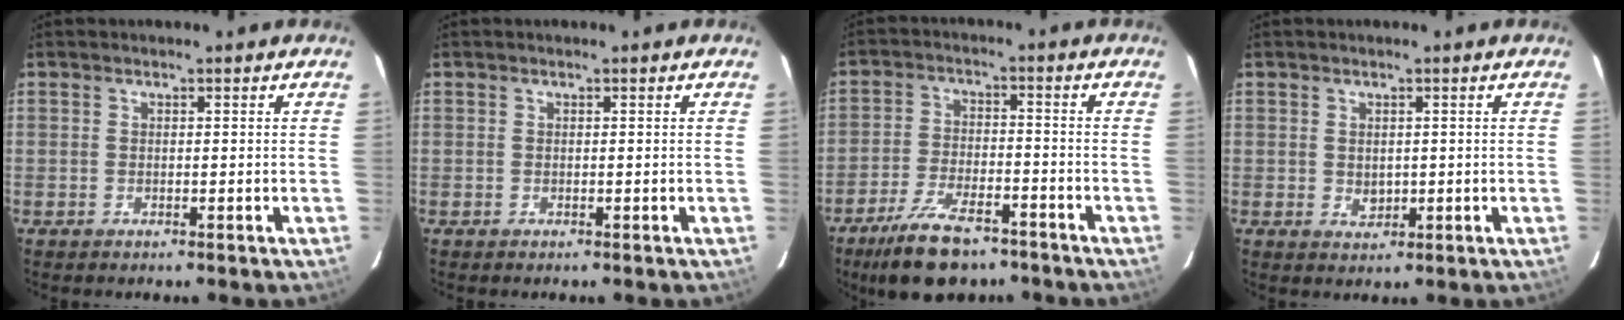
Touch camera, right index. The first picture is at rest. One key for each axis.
{"total": 0.0}
{"total": 12.8, "fx": -9.5, "fy": 5.1, "fz": 6.9, "tx": -0.152, "ty": -0.010, "tz": -0.161}
{"total": 2.1, "fx": 0.1, "fy": 1.8, "fz": 1.2, "tx": -0.016, "ty": 0.000, "tz": 0.006}